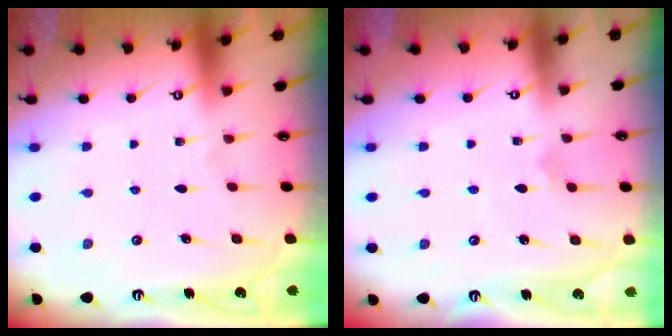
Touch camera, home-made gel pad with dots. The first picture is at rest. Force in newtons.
{"total": 3.1, "press": 3.1, "slide": 0.5}